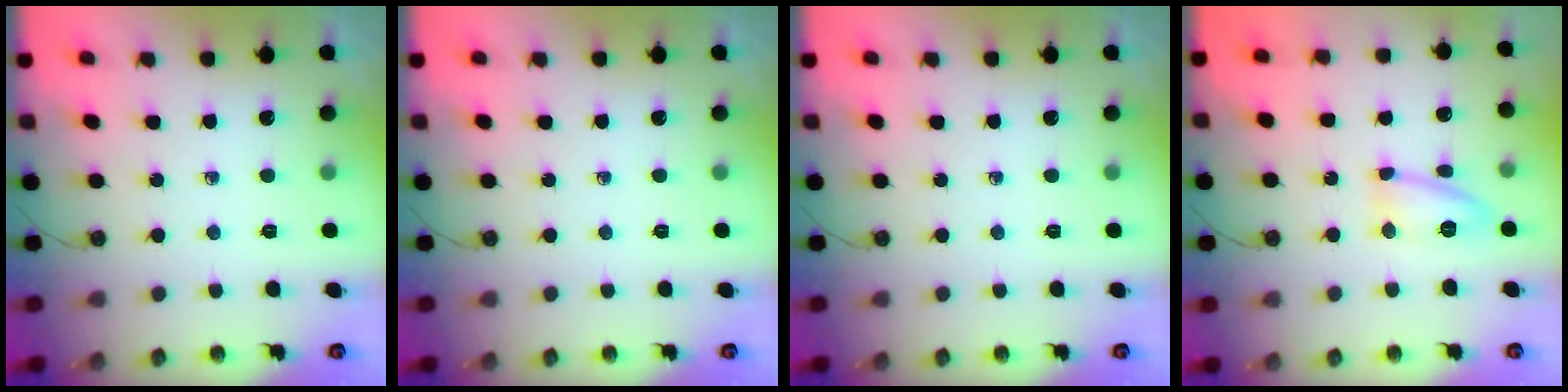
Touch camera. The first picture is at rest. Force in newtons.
{"total": 0.0}
{"total": 0.0}
{"total": 11.2, "press": 11.1, "slide": 0.9}